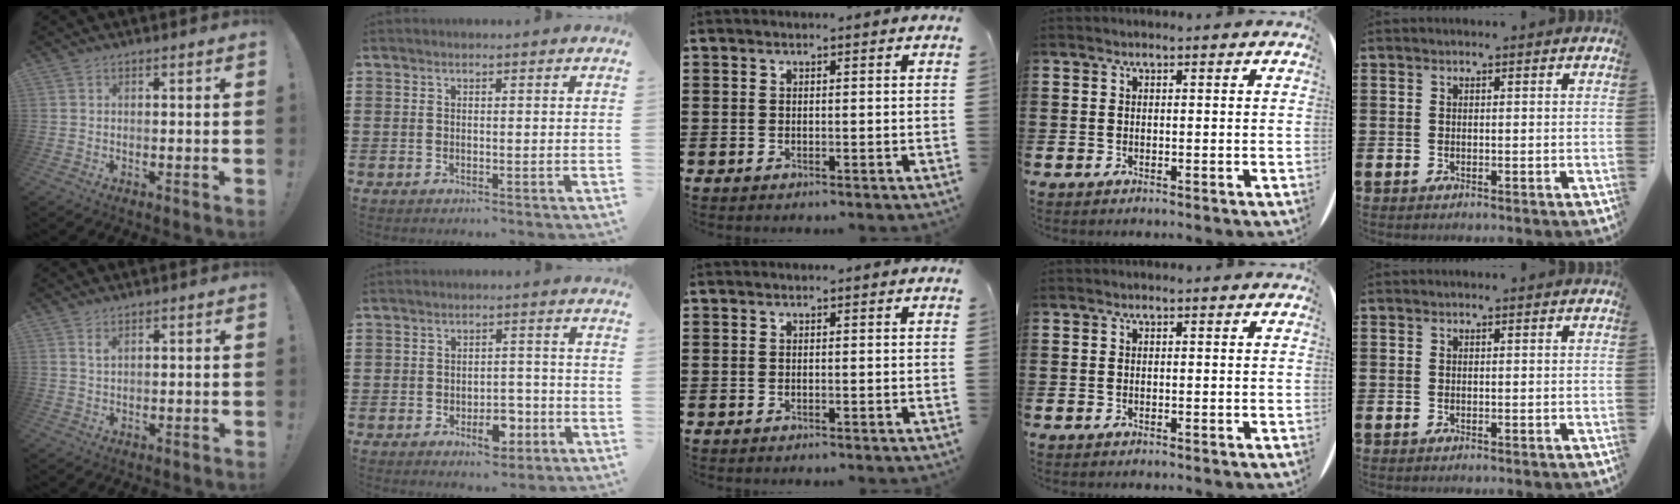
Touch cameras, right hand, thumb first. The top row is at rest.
{"thumb": {"total": 1.6, "force": [1.0, 0.7, 0.9], "torque": [-0.005, -0.008, 0.016]}, "index": {"total": 6.2, "force": [-2.9, 3.4, 4.3], "torque": [-0.057, 0.011, -0.050]}}